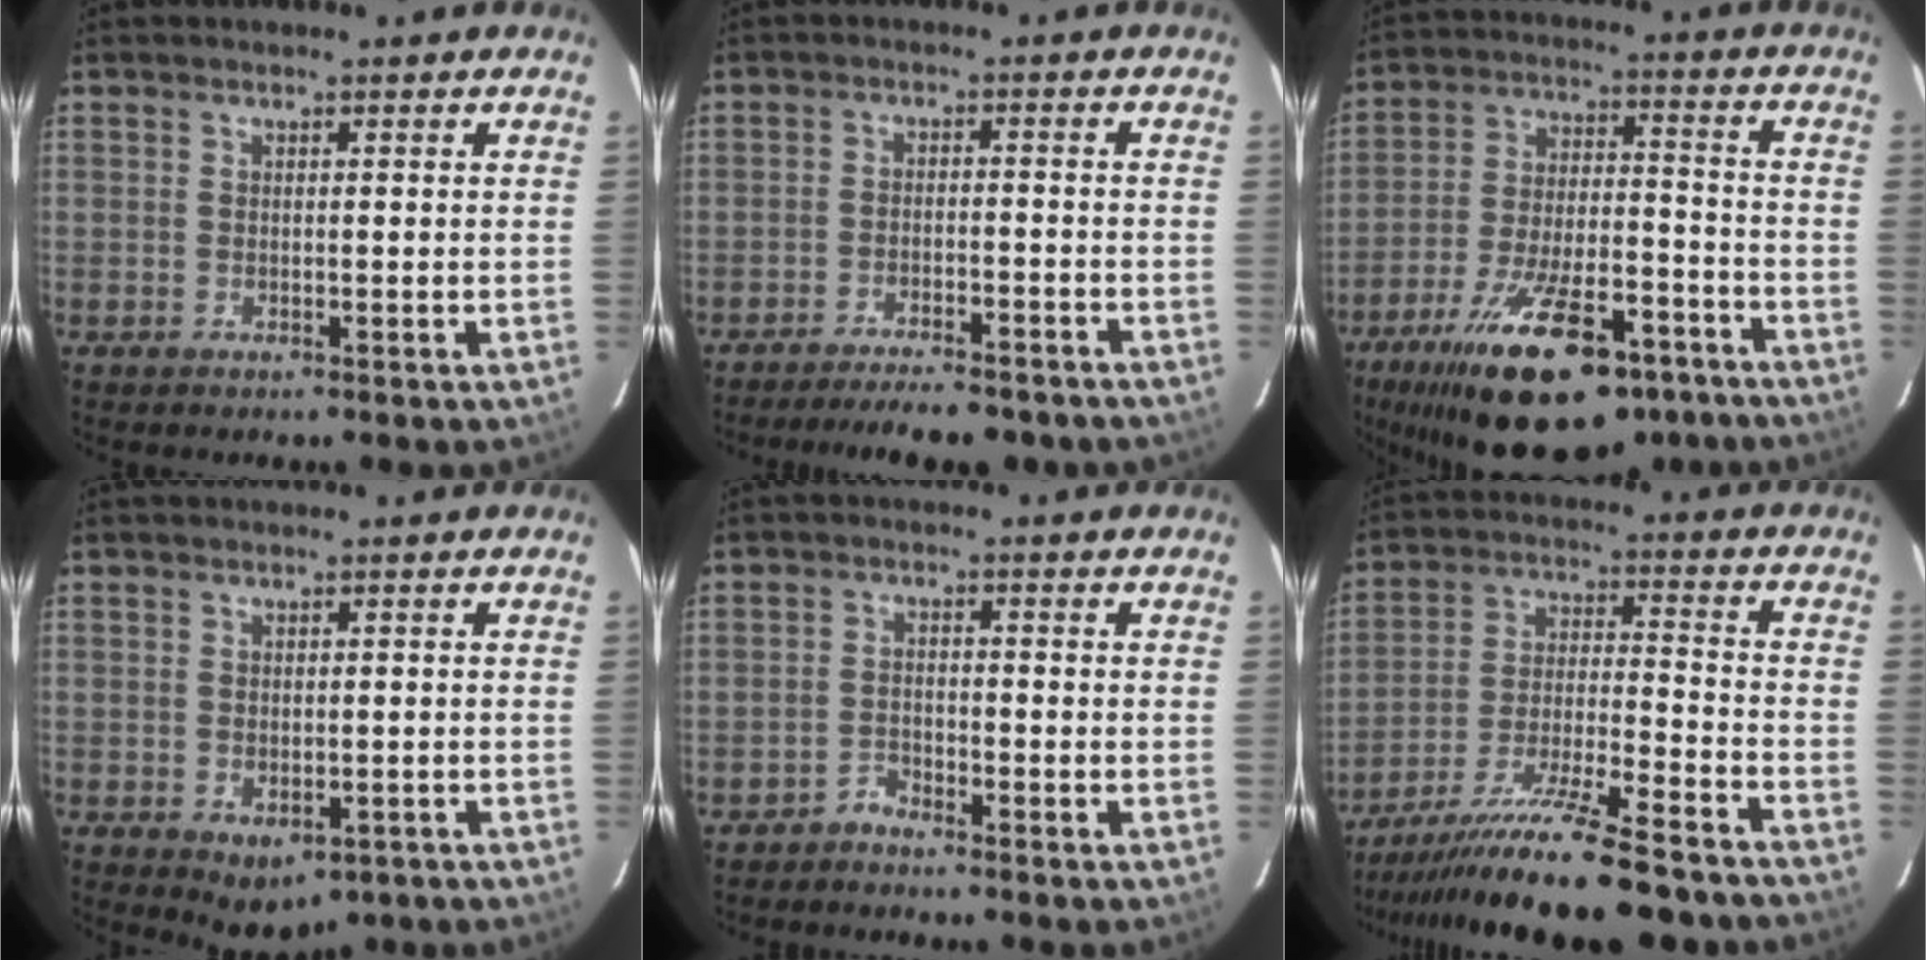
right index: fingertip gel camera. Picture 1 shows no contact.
{"total": 14.0, "force": [-12.2, 3.2, 6.1], "torque": [-0.122, -0.012, -0.160]}
{"total": 25.2, "force": [-17.4, 9.5, 15.5], "torque": [-0.276, -0.020, -0.254]}
{"total": 4.5, "force": [-1.5, 3.4, 2.6], "torque": [-0.042, -0.007, -0.008]}
{"total": 2.0, "force": [-1.9, 0.4, 0.0], "torque": [0.001, 0.004, -0.039]}
{"total": 21.1, "force": [-18.0, 2.1, 10.9], "torque": [-0.210, -0.049, -0.285]}